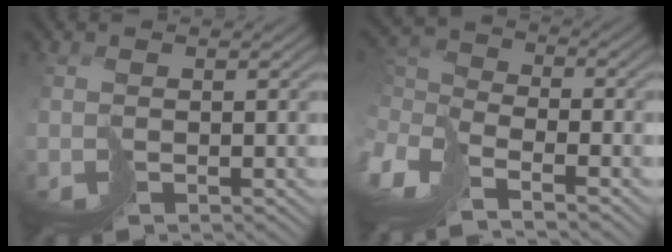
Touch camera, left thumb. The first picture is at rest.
{"total": 7.8, "force": [-3.6, 3.7, 6.0], "torque": [-0.172, -0.005, -0.076]}